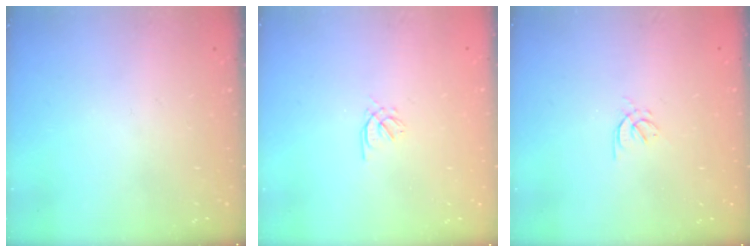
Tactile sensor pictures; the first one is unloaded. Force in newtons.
{"total": 0.9, "press": 0.8, "slide": 0.4}
{"total": 2.2, "press": 2.1, "slide": 0.7}